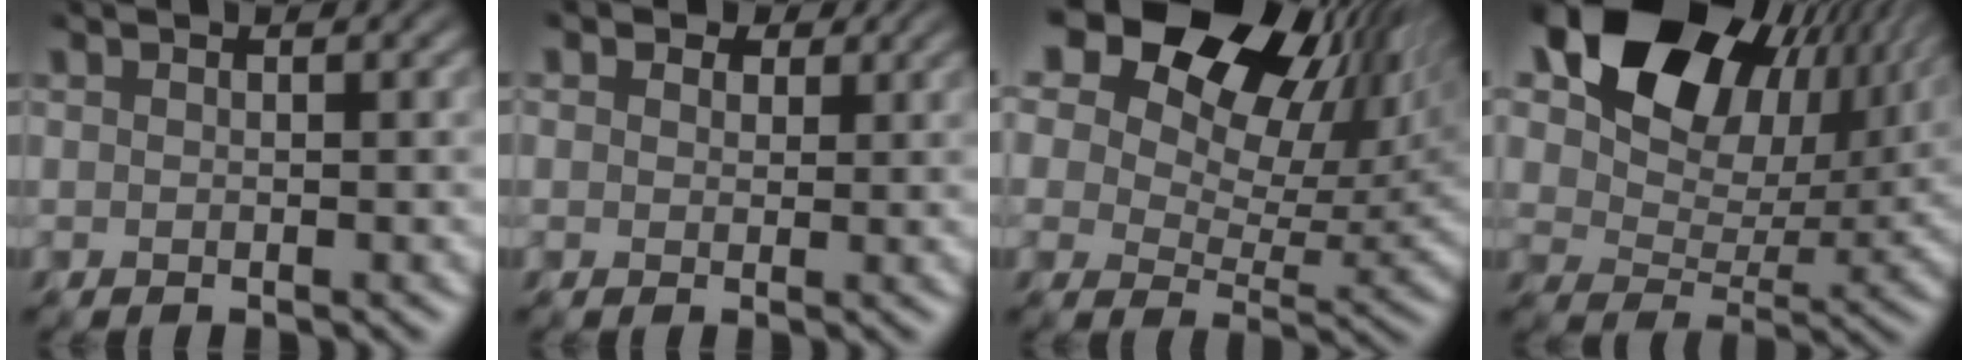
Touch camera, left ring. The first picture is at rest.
{"total": 3.0, "force": [1.5, 2.2, 1.6], "torque": [-0.021, 0.008, 0.011]}
{"total": 21.3, "force": [12.5, 12.1, 12.4], "torque": [-0.234, 0.086, 0.209]}
{"total": 16.5, "force": [9.3, 10.3, 8.9], "torque": [-0.160, 0.040, 0.153]}